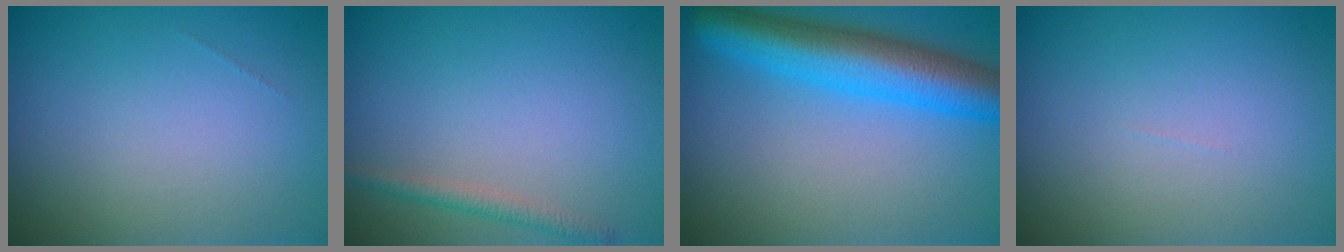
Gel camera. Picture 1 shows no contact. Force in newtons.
{"total": 1.4, "press": 1.4, "slide": 0.0}
{"total": 7.5, "press": 7.5, "slide": 0.3}
{"total": 0.0}